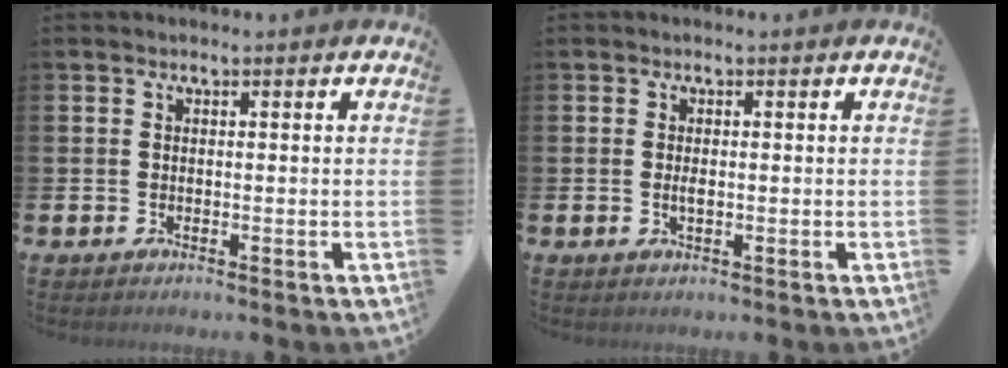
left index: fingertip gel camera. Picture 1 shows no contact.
{"total": 1.1, "force": [0.0, 0.4, 1.0], "torque": [-0.016, 0.001, -0.002]}